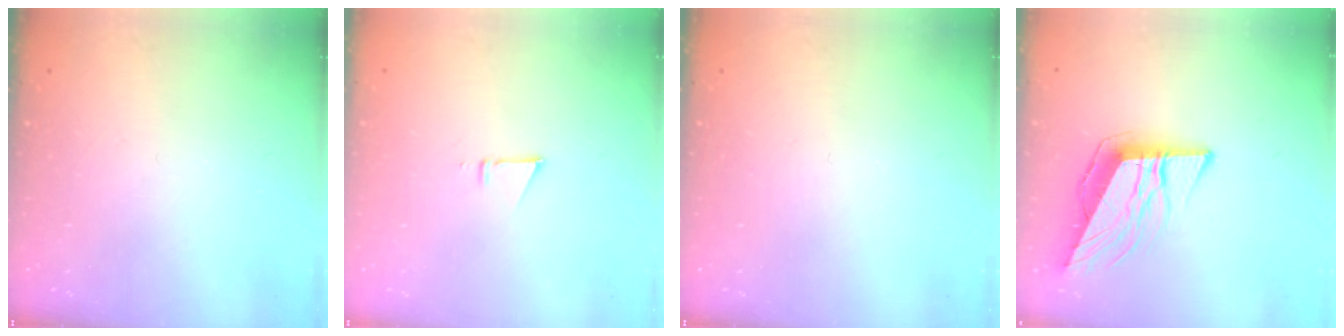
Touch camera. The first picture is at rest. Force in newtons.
{"total": 4.3, "press": 4.2, "slide": 0.7}
{"total": 0.0}
{"total": 12.1, "press": 11.5, "slide": 3.6}